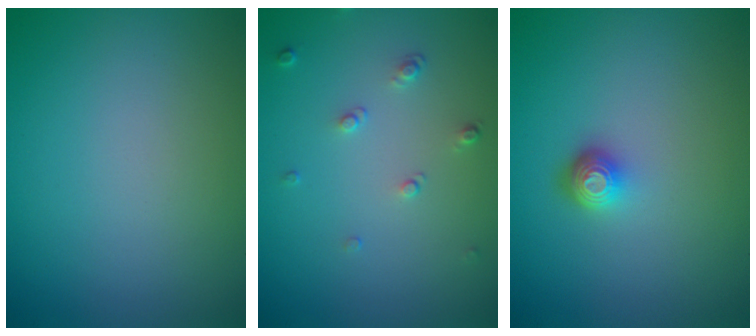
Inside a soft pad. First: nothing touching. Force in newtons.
{"total": 1.1, "press": 0.8, "slide": 0.8}
{"total": 1.7, "press": 1.3, "slide": 1.2}